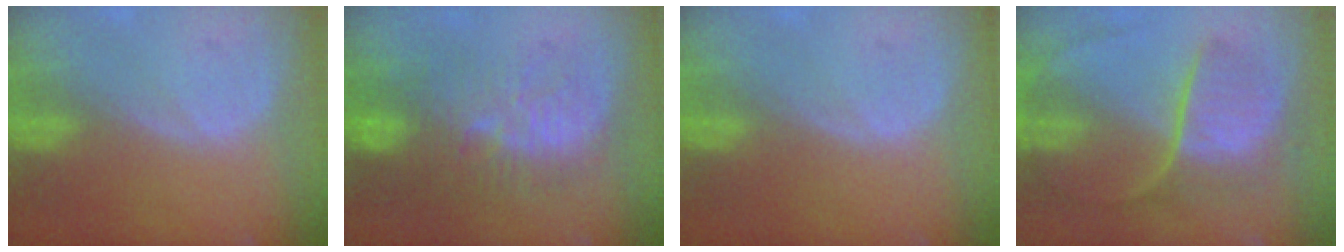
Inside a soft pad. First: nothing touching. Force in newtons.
{"total": 9.8, "press": 9.0, "slide": 3.8}
{"total": 0.0}
{"total": 8.9, "press": 7.6, "slide": 4.7}